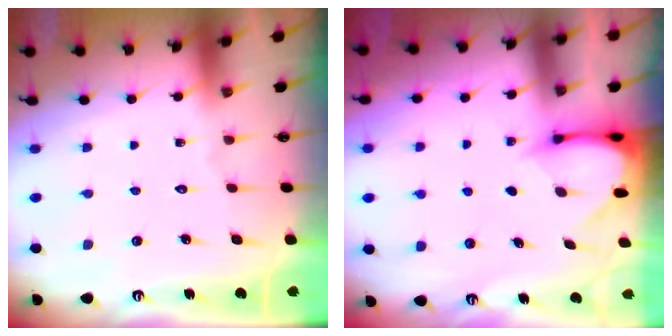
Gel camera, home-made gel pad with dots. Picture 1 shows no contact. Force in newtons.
{"total": 3.3, "press": 3.3, "slide": 0.3}